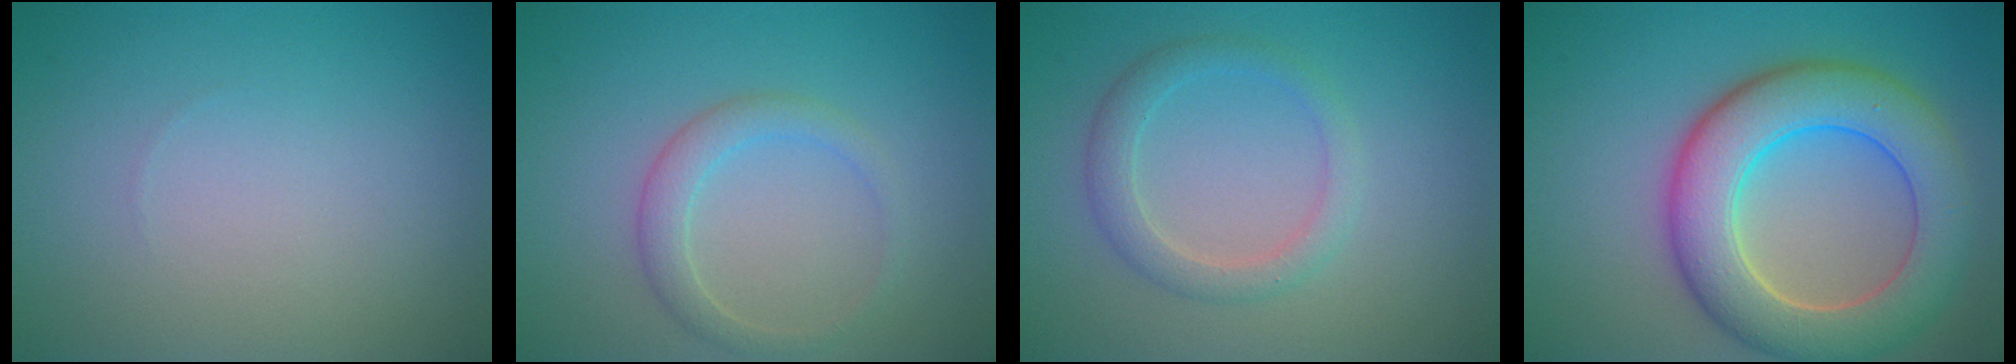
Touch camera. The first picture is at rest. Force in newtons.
{"total": 2.2, "press": 2.2, "slide": 0.1}
{"total": 2.5, "press": 2.5, "slide": 0.1}
{"total": 8.8, "press": 8.8, "slide": 0.7}